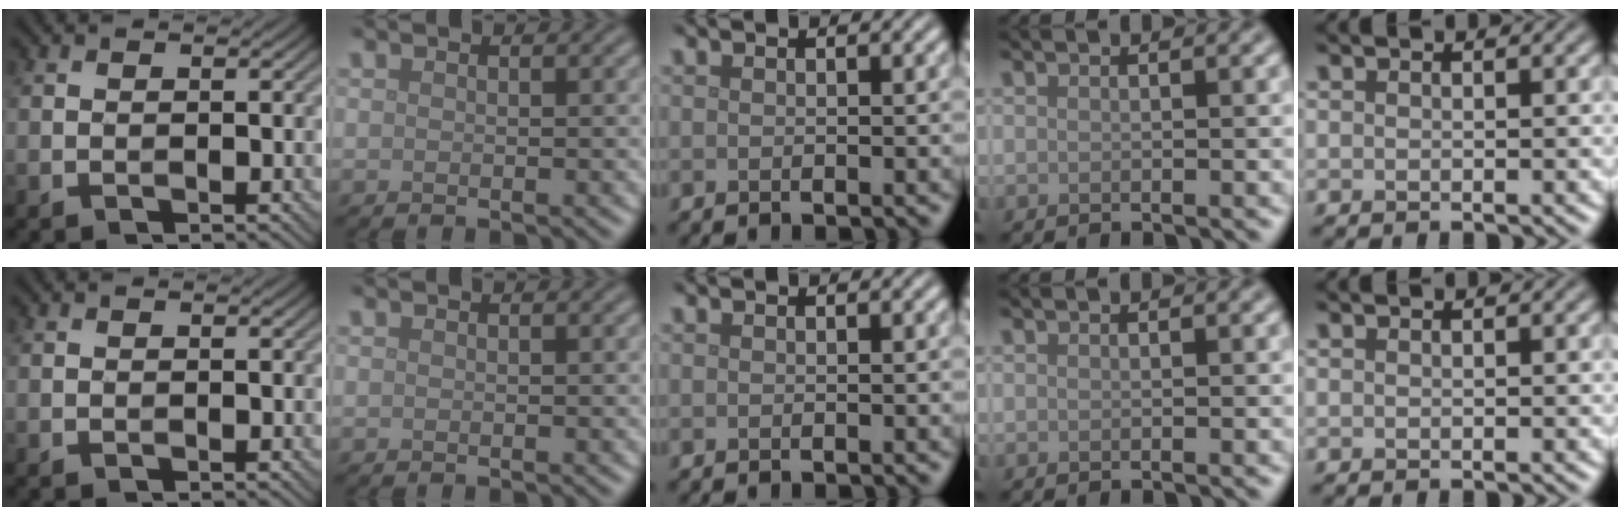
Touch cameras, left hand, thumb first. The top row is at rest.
{}